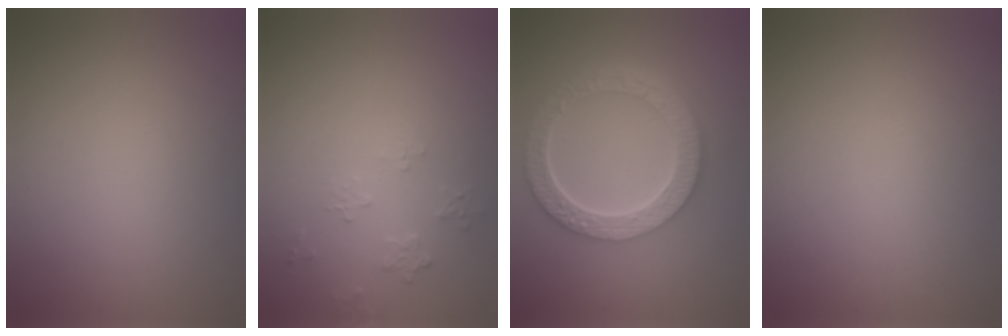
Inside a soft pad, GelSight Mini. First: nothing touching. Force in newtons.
{"total": 1.2, "press": 0.8, "slide": 0.9}
{"total": 6.4, "press": 4.9, "slide": 4.1}
{"total": 0.0}